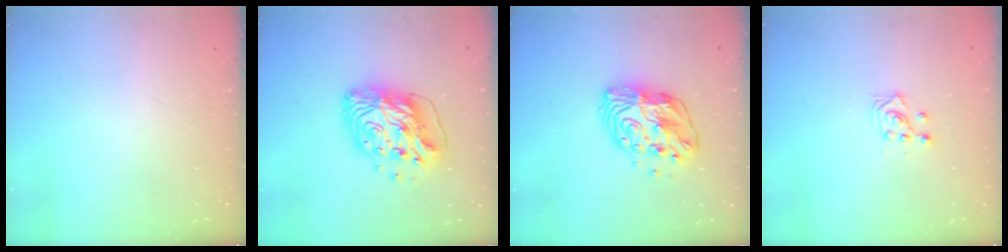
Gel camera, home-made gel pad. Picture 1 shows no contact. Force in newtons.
{"total": 14.8, "press": 14.7, "slide": 1.7}
{"total": 11.9, "press": 11.9, "slide": 0.8}
{"total": 3.1, "press": 3.0, "slide": 0.9}